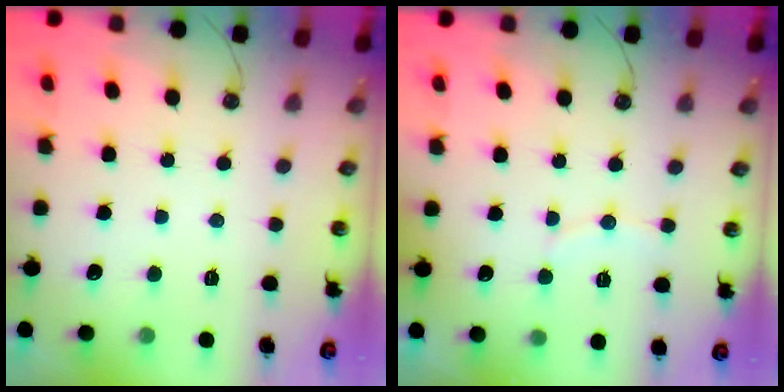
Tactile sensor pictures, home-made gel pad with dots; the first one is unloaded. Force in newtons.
{"total": 4.5, "press": 4.4, "slide": 1.0}